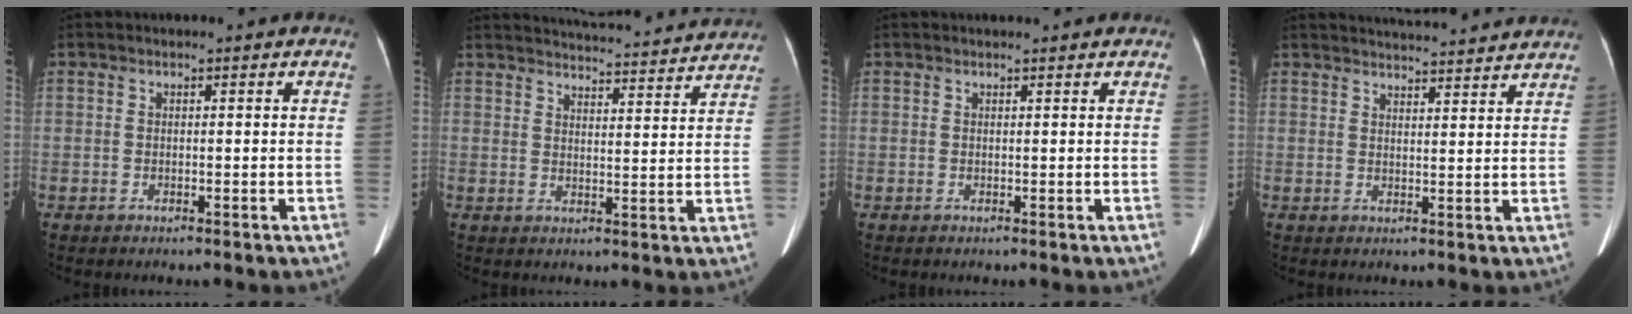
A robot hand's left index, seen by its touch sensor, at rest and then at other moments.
{"total": 20.6, "force": [19.7, 2.4, 5.4], "torque": [-0.074, -0.010, 0.241]}
{"total": 2.6, "force": [2.5, 0.3, 0.8], "torque": [-0.011, 0.018, 0.031]}
{"total": 12.6, "force": [12.1, 1.0, 3.5], "torque": [-0.048, 0.017, 0.149]}